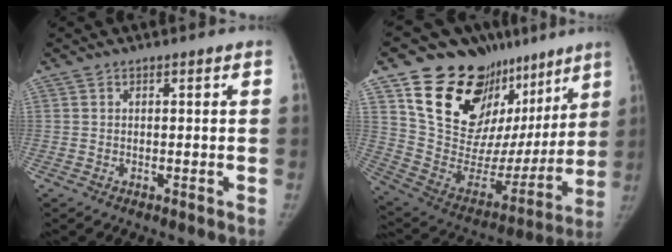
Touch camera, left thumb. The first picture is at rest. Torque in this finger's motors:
{"motor_torque": [0.44, 0.35, 1.55, -1.24, 0.40]}